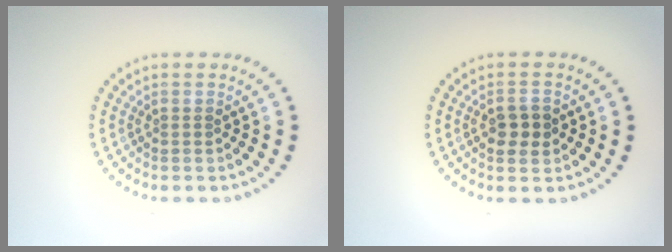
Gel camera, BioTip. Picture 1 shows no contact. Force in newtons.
{"total": 2.3, "press": 2.3, "slide": 0.2}